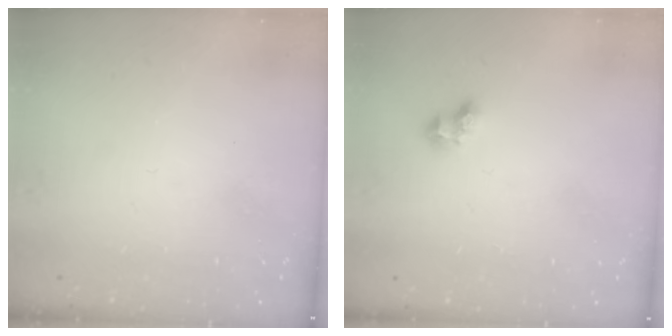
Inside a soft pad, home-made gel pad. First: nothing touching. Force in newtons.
{"total": 2.7, "press": 2.5, "slide": 1.0}